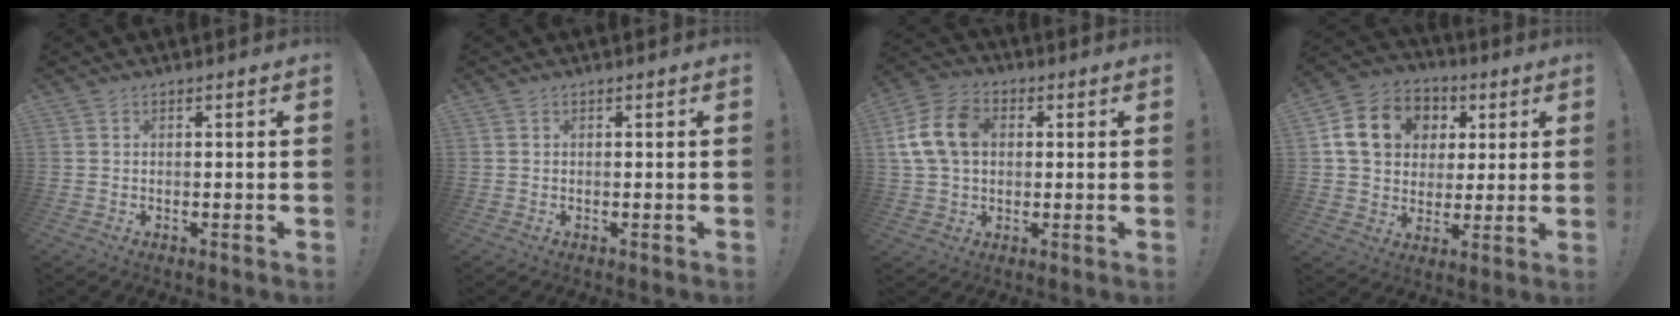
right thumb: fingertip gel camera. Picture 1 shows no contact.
{"total": 0.0}
{"total": 13.8, "force": [2.6, 10.3, 8.8], "torque": [-0.162, 0.007, 0.053]}
{"total": 14.8, "force": [4.3, 12.3, 7.0], "torque": [-0.099, -0.002, 0.092]}